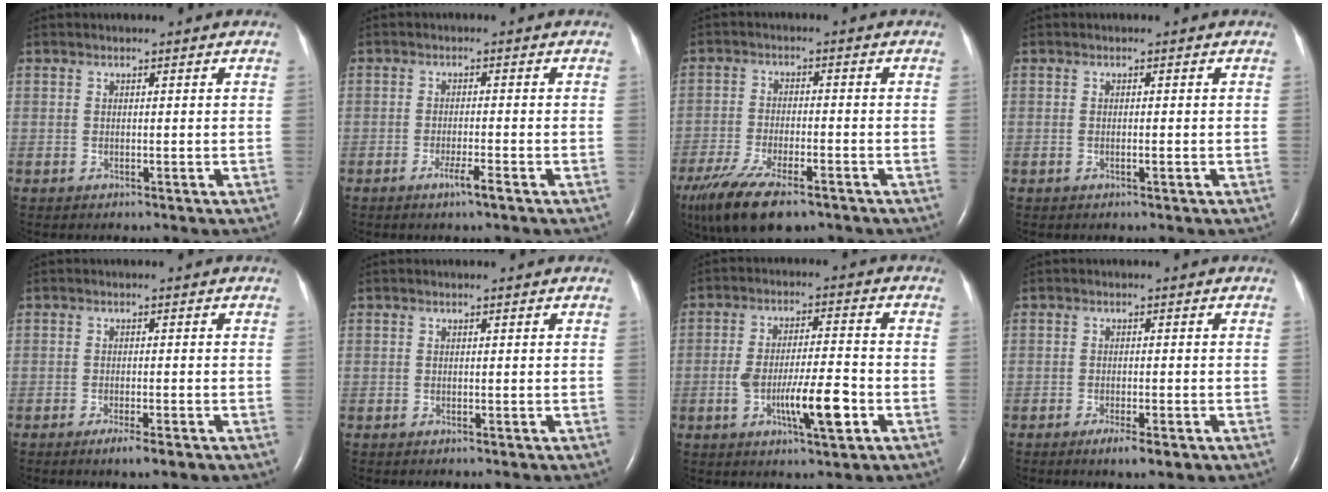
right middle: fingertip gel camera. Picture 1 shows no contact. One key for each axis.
{"total": 2.6, "fx": -1.6, "fy": -0.2, "fz": 2.0, "tx": -0.041, "ty": -0.005, "tz": -0.030}
{"total": 15.3, "fx": -10.7, "fy": 4.9, "fz": 9.8, "tx": -0.210, "ty": -0.033, "tz": -0.177}
{"total": 0.5, "fx": -0.2, "fy": 0.0, "fz": 0.5, "tx": -0.015, "ty": -0.002, "tz": -0.003}
{"total": 3.4, "fx": -2.1, "fy": 0.3, "fz": 2.7, "tx": -0.045, "ty": -0.007, "tz": -0.032}
{"total": 0.0}
{"total": 9.0, "fx": -3.1, "fy": 1.3, "fz": 8.4, "tx": -0.151, "ty": -0.001, "tz": -0.051}
{"total": 3.6, "fx": -2.1, "fy": 0.6, "fz": 2.9, "tx": -0.048, "ty": -0.007, "tz": -0.030}